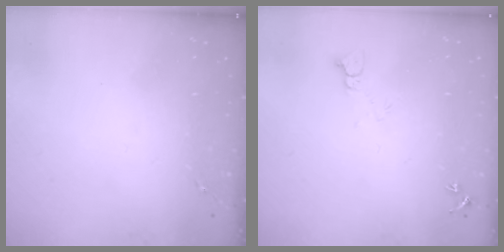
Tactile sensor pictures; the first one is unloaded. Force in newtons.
{"total": 4.4, "press": 4.3, "slide": 0.4}